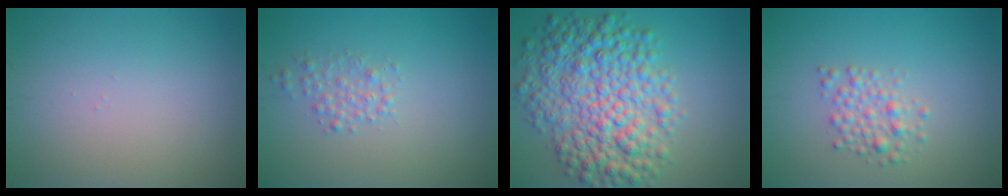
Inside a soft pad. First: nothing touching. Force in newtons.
{"total": 1.6, "press": 1.6, "slide": 0.0}
{"total": 9.1, "press": 9.1, "slide": 0.1}
{"total": 2.2, "press": 2.2, "slide": 0.0}